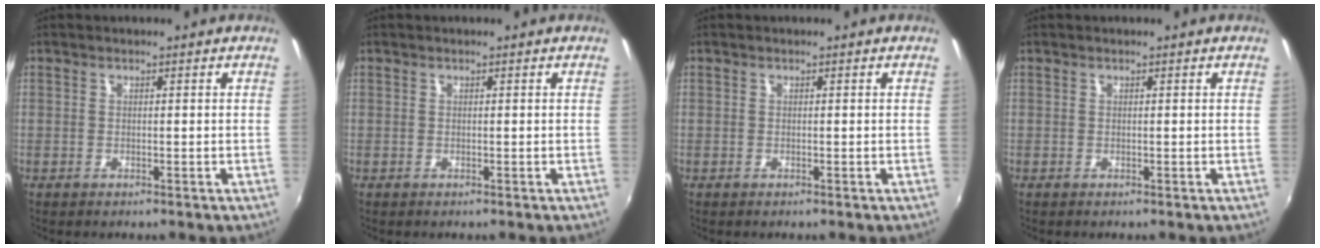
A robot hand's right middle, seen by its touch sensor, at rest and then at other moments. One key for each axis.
{"total": 0.0}
{"total": 0.0}
{"total": 0.0}